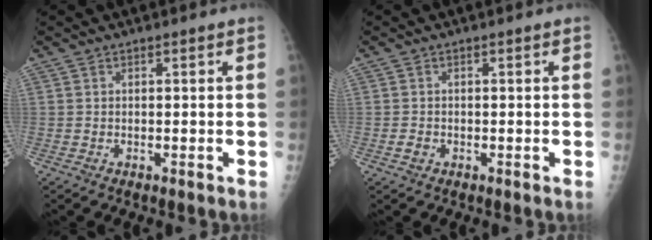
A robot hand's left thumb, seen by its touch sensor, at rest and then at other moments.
{"total": 1.0, "force": [-0.1, 0.9, 0.5], "torque": [-0.005, 0.001, -0.001]}